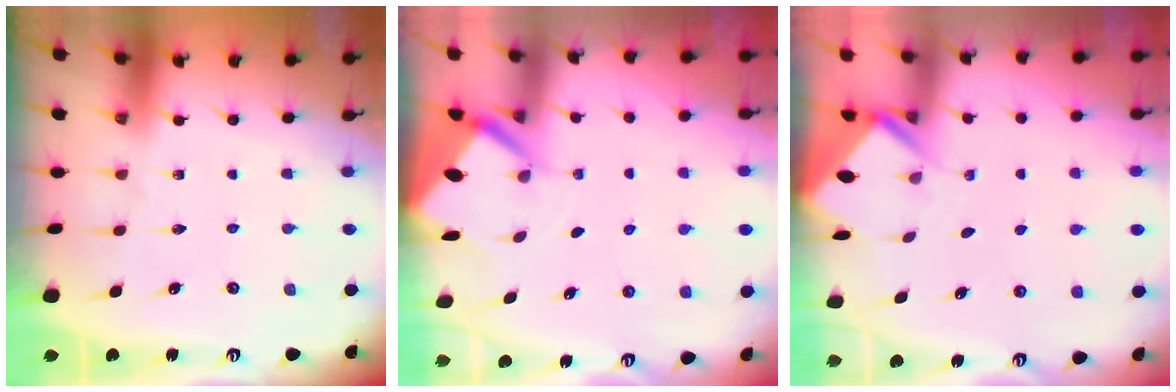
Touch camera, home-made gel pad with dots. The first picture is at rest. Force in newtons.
{"total": 3.6, "press": 3.6, "slide": 0.2}
{"total": 2.4, "press": 2.4, "slide": 0.1}